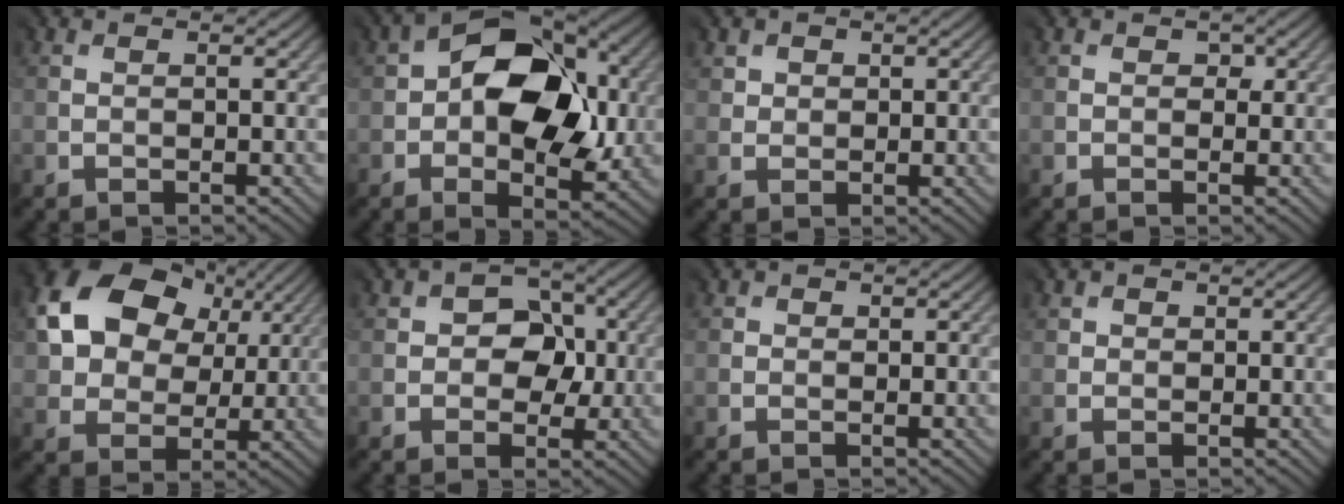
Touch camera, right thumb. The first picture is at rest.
{"total": 14.6, "force": [1.8, 9.4, 11.1], "torque": [-0.173, 0.001, 0.031]}
{"total": 1.8, "force": [1.3, 1.2, -0.3], "torque": [-0.002, 0.001, 0.018]}
{"total": 0.9, "force": [0.5, 0.6, 0.3], "torque": [-0.001, 0.001, 0.009]}
{"total": 13.5, "force": [5.7, 9.6, 7.5], "torque": [-0.169, 0.024, 0.104]}
{"total": 4.5, "force": [0.4, 3.5, 2.8], "torque": [-0.033, 0.005, -0.005]}
{"total": 0.7, "force": [0.2, 0.2, -0.7], "torque": [0.011, -0.001, -0.001]}
{"total": 1.1, "force": [0.9, 0.6, -0.4], "torque": [0.003, 0.001, 0.011]}